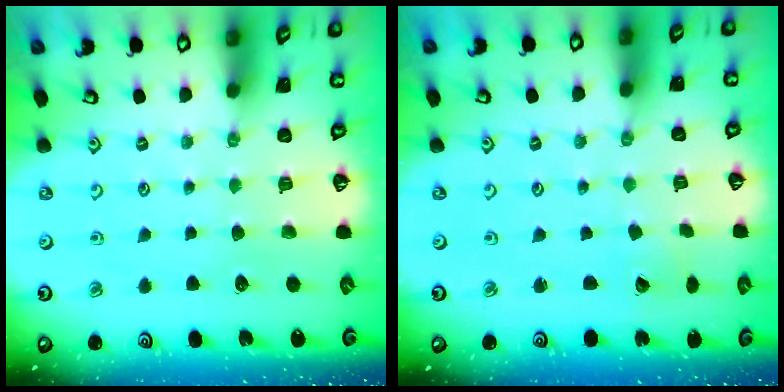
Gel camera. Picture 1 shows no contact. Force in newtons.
{"total": 1.4, "press": 1.4, "slide": 0.2}